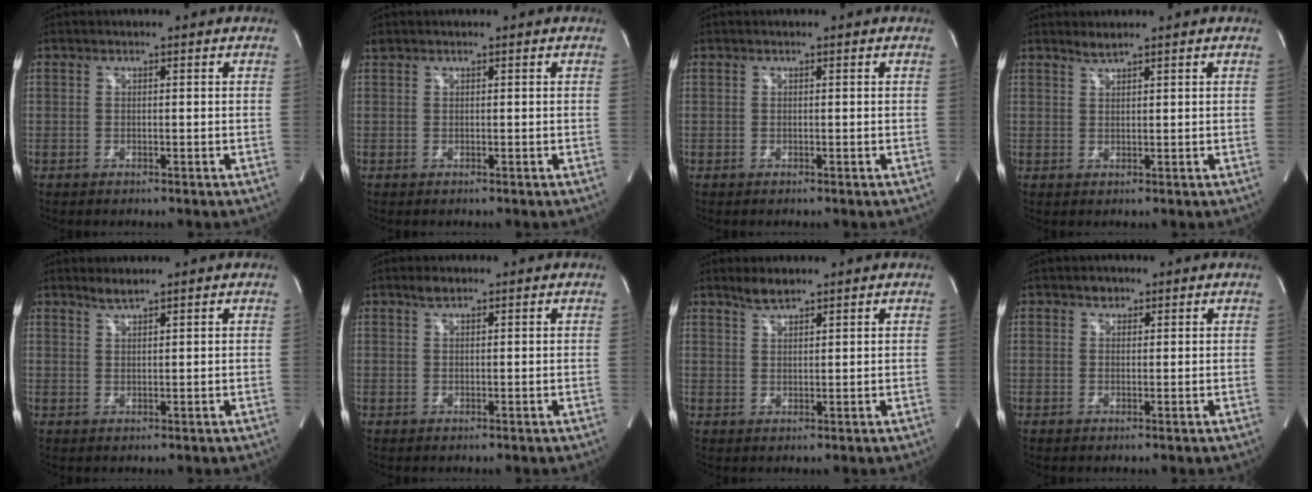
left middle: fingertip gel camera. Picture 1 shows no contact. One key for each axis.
{"total": 0.5, "fx": 0.5, "fy": 0.0, "fz": 0.0, "tx": -0.013, "ty": 0.011, "tz": 0.015}
{"total": 0.0}
{"total": 1.3, "fx": 1.3, "fy": -0.3, "fz": 0.3, "tx": -0.008, "ty": -0.002, "tz": 0.028}
{"total": 1.7, "fx": 1.6, "fy": -0.2, "fz": 0.5, "tx": -0.013, "ty": -0.001, "tz": 0.034}
{"total": 1.5, "fx": 1.2, "fy": 0.5, "fz": 0.8, "tx": -0.019, "ty": 0.002, "tz": 0.024}
{"total": 2.8, "fx": 2.5, "fy": 0.5, "fz": 1.1, "tx": -0.028, "ty": 0.002, "tz": 0.049}
{"total": 1.3, "fx": 0.9, "fy": 0.9, "fz": 0.3, "tx": -0.004, "ty": -0.003, "tz": 0.013}